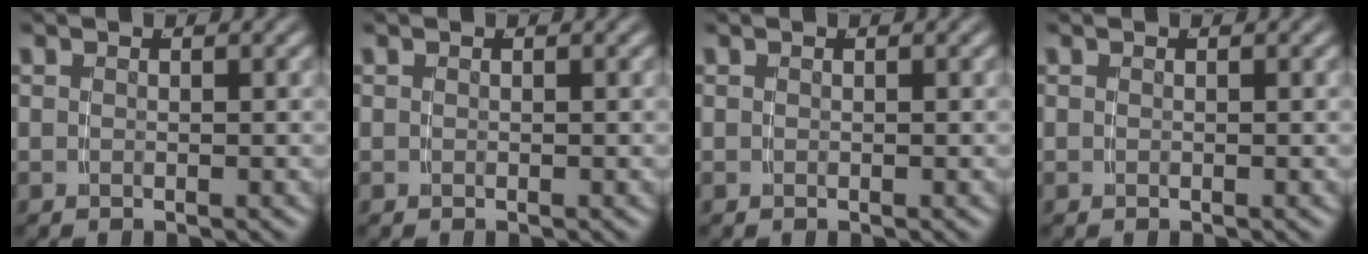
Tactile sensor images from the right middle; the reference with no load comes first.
{"total": 0.0}
{"total": 0.0}
{"total": 0.0}